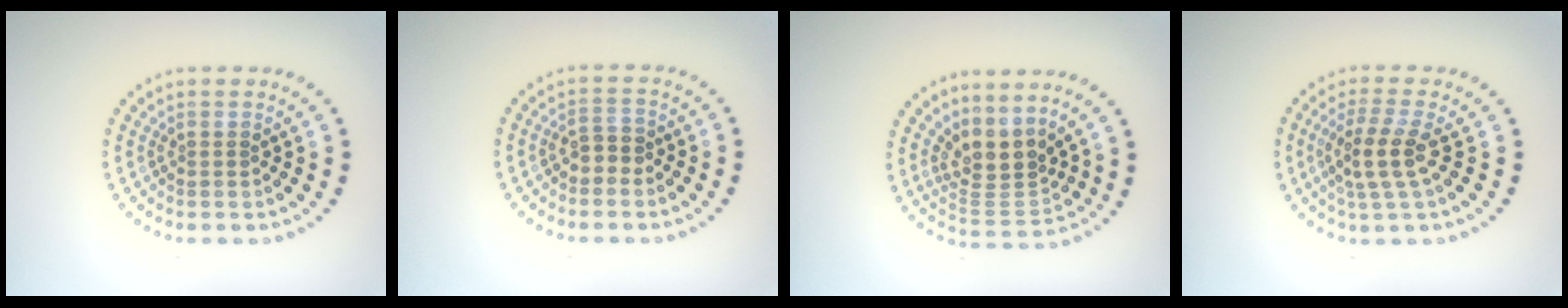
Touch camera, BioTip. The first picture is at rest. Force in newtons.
{"total": 1.7, "press": 1.6, "slide": 0.7}
{"total": 3.6, "press": 2.6, "slide": 2.5}
{"total": 3.3, "press": 3.0, "slide": 1.5}